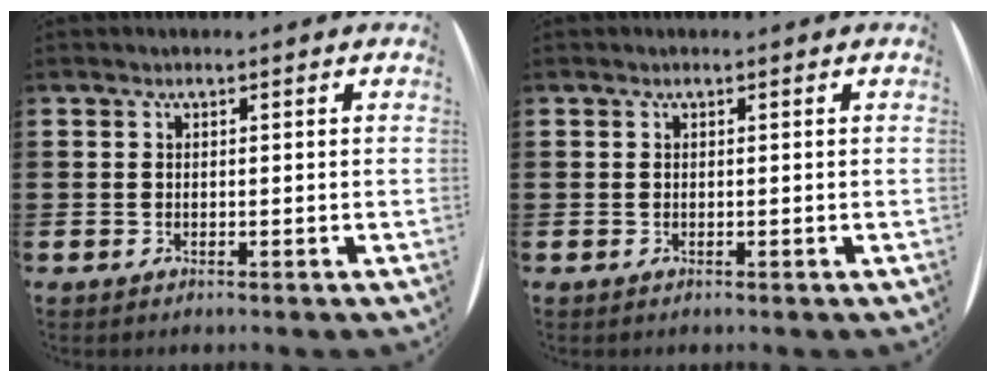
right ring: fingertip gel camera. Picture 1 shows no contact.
{"total": 0.0}